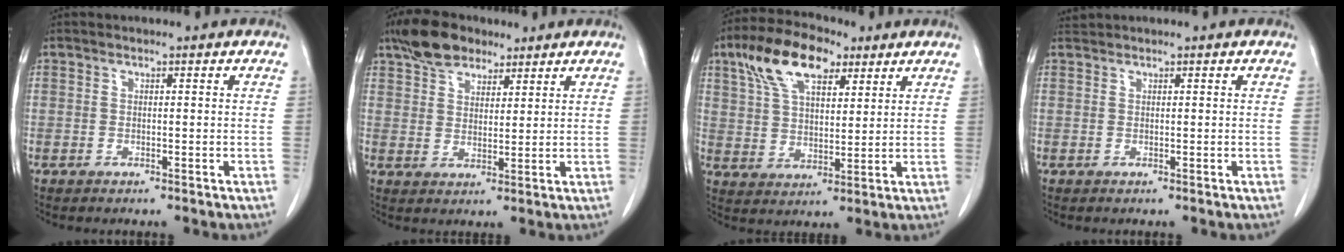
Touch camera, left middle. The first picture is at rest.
{"total": 7.4, "force": [5.5, 3.8, 3.3], "torque": [-0.063, 0.016, 0.101]}
{"total": 12.0, "force": [7.0, 5.1, 8.3], "torque": [-0.163, 0.030, 0.131]}
{"total": 0.6, "force": [0.6, -0.2, -0.2], "torque": [-0.003, 0.006, 0.016]}